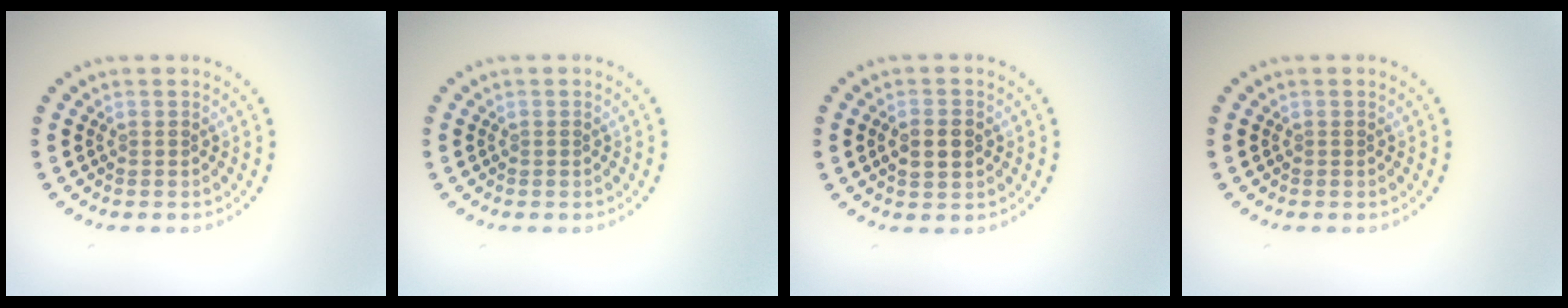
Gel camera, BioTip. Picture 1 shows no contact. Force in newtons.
{"total": 0.0}
{"total": 2.6, "press": 2.6, "slide": 0.2}
{"total": 0.0}